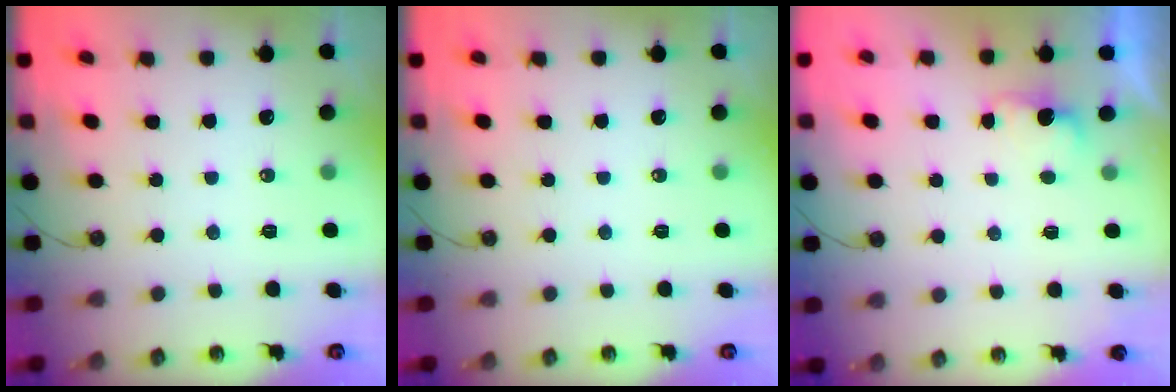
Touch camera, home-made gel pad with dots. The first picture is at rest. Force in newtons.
{"total": 0.0}
{"total": 2.0, "press": 1.7, "slide": 0.9}